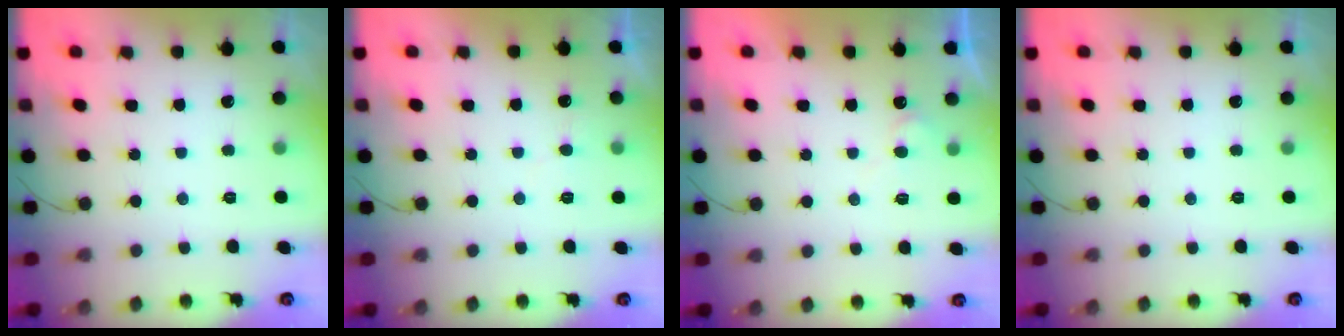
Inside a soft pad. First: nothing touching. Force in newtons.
{"total": 4.6, "press": 4.6, "slide": 0.3}
{"total": 5.5, "press": 5.5, "slide": 0.4}
{"total": 0.0}